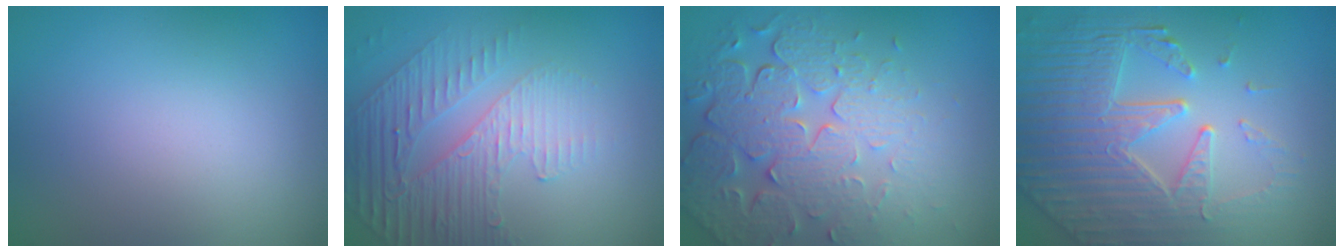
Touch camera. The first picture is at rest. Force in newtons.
{"total": 4.8, "press": 3.1, "slide": 3.6}
{"total": 7.6, "press": 5.5, "slide": 5.2}
{"total": 8.2, "press": 5.7, "slide": 5.9}